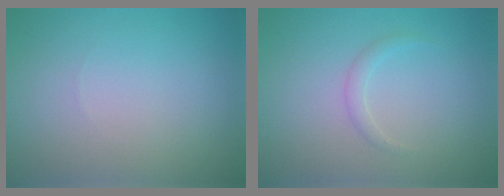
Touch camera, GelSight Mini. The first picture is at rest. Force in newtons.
{"total": 1.0, "press": 1.0, "slide": 0.1}